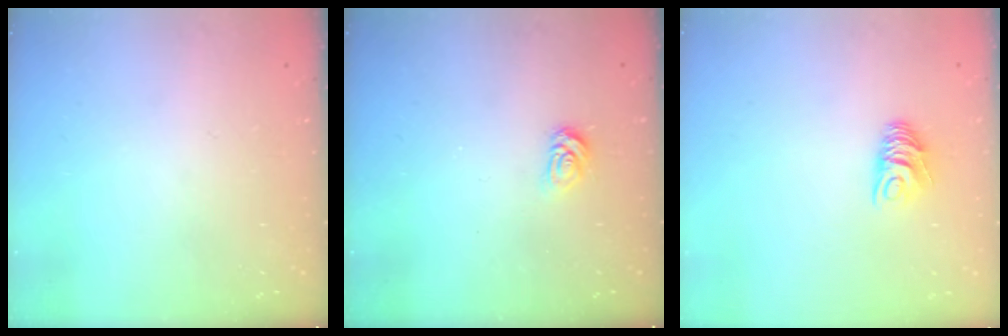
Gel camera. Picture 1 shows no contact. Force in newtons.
{"total": 4.6, "press": 4.5, "slide": 0.6}
{"total": 7.0, "press": 7.0, "slide": 0.2}